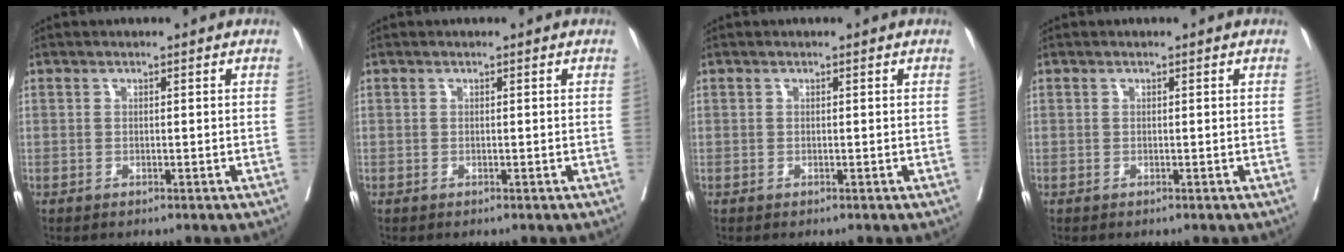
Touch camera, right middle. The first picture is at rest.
{"total": 0.0}
{"total": 0.0}
{"total": 0.0}